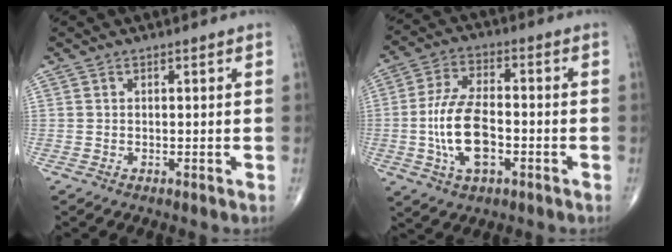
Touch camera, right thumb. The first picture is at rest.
{"total": 12.3, "force": [-2.5, 6.2, 10.4], "torque": [-0.203, 0.017, -0.048]}